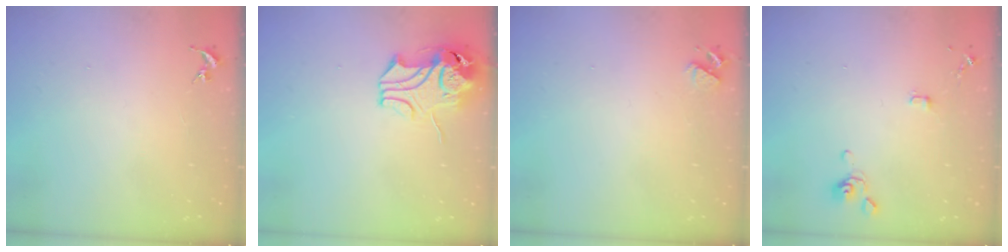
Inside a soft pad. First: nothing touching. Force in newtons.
{"total": 10.6, "press": 10.5, "slide": 1.8}
{"total": 4.1, "press": 4.0, "slide": 0.6}
{"total": 4.6, "press": 4.6, "slide": 0.7}